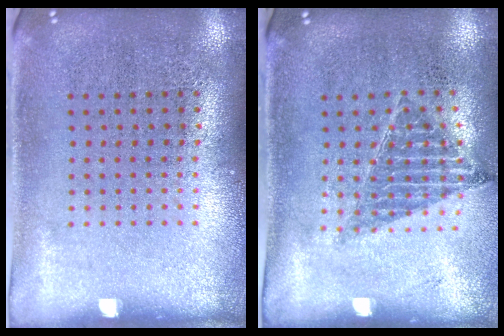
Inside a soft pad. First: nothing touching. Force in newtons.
{"total": 0.9, "press": 0.9, "slide": 0.0}